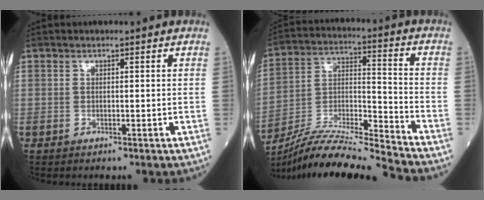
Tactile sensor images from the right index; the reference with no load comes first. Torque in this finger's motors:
{"motor_torque": [0.06, -0.44, 0.28, 0.04]}